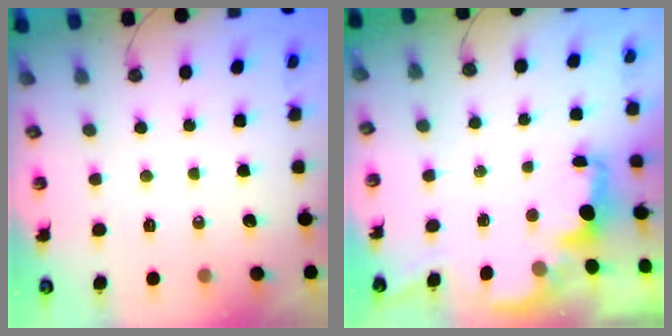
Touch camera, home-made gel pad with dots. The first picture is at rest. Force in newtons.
{"total": 1.8, "press": 1.6, "slide": 0.8}